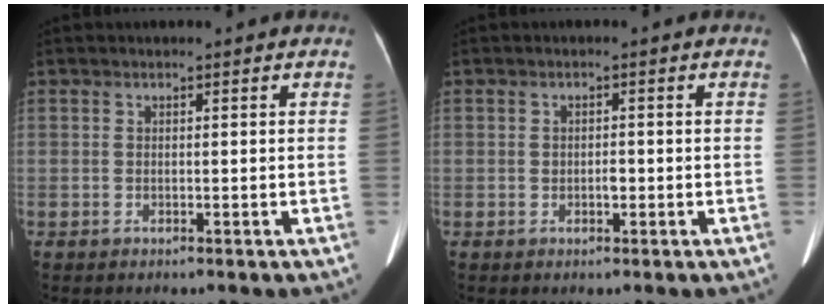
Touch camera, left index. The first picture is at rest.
{"total": 1.3, "force": [-0.4, 0.7, 1.0], "torque": [-0.017, 0.001, -0.006]}